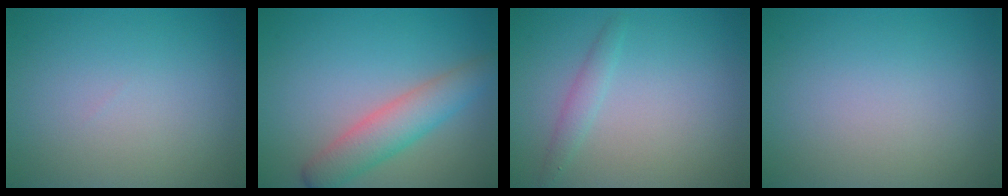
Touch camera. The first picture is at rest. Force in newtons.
{"total": 4.4, "press": 4.4, "slide": 0.4}
{"total": 1.4, "press": 1.4, "slide": 0.1}
{"total": 0.0}